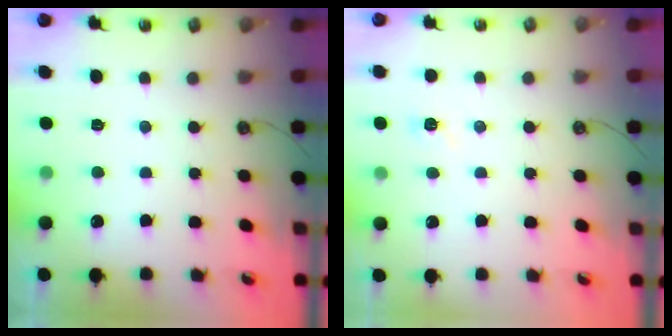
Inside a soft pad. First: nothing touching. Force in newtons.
{"total": 3.3, "press": 3.3, "slide": 0.4}